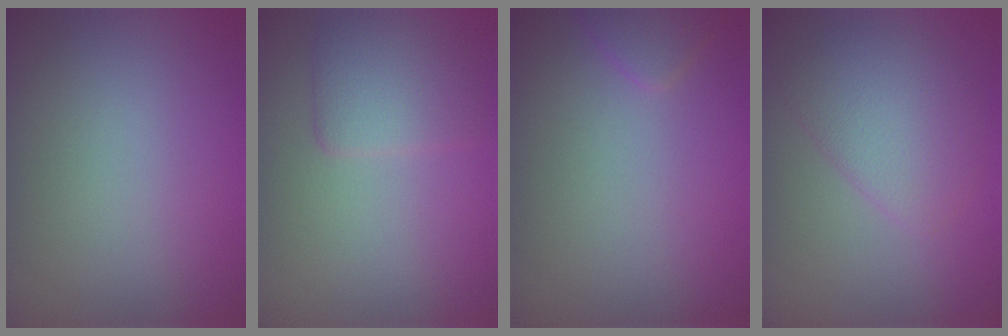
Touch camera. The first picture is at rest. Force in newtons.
{"total": 2.8, "press": 2.8, "slide": 0.3}
{"total": 1.3, "press": 1.3, "slide": 0.0}
{"total": 3.9, "press": 3.9, "slide": 0.1}